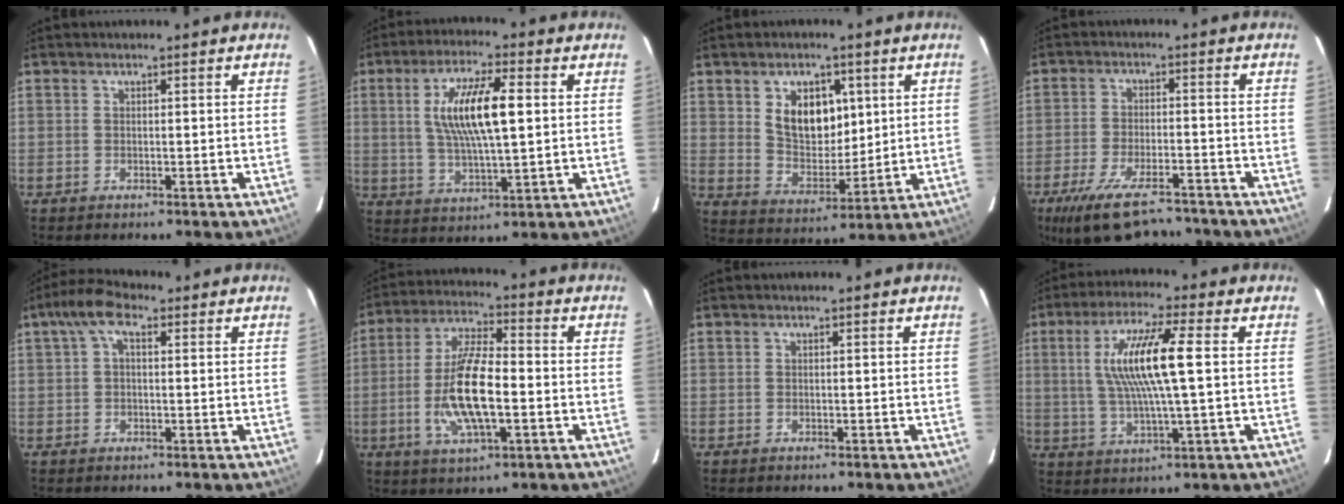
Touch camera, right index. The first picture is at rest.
{"total": 11.5, "force": [2.5, 2.4, 11.0], "torque": [-0.209, 0.001, 0.051]}
{"total": 9.6, "force": [3.9, 6.2, 6.3], "torque": [-0.104, 0.002, 0.084]}
{"total": 14.2, "force": [-11.4, 4.5, 7.2], "torque": [-0.157, -0.034, -0.181]}
{"total": 4.5, "force": [2.0, 2.1, 3.4], "torque": [-0.067, 0.019, 0.039]}
{"total": 13.4, "force": [-2.7, 3.9, 12.5], "torque": [-0.253, -0.003, -0.050]}
{"total": 0.0}
{"total": 12.1, "force": [2.1, 0.6, 11.9], "torque": [-0.225, 0.000, 0.042]}